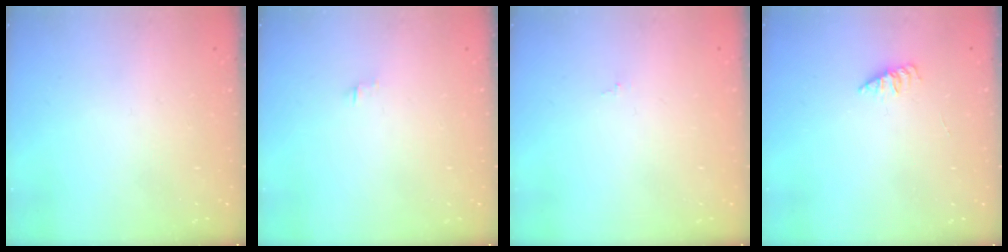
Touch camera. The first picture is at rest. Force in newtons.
{"total": 0.0}
{"total": 0.0}
{"total": 1.8, "press": 1.8, "slide": 0.4}